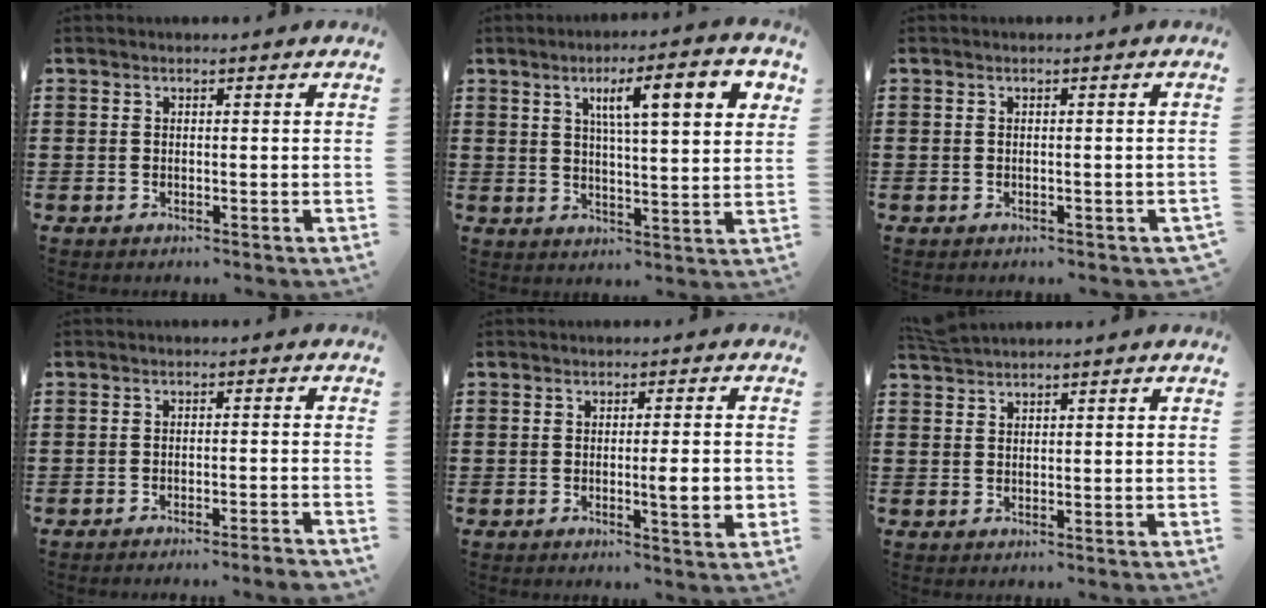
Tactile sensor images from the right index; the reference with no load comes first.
{"total": 9.4, "force": [3.9, 2.0, 8.3], "torque": [-0.154, 0.004, 0.058]}
{"total": 0.5, "force": [-0.1, 0.1, 0.5], "torque": [-0.011, -0.001, -0.001]}
{"total": 2.2, "force": [-2.1, -0.3, 0.7], "torque": [-0.012, 0.001, -0.043]}
{"total": 4.9, "force": [-0.6, 0.5, 4.8], "torque": [-0.071, -0.008, -0.012]}
{"total": 1.7, "force": [1.7, -0.1, 0.0], "torque": [-0.005, 0.000, 0.034]}